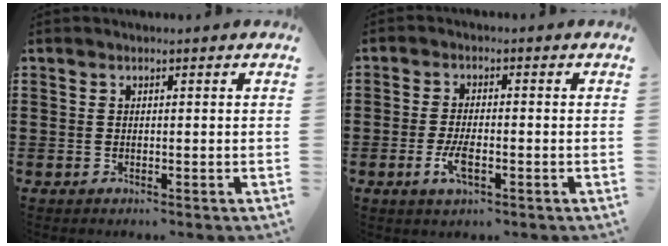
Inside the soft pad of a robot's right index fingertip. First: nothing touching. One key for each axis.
{"total": 3.9, "fx": -1.3, "fy": 1.4, "fz": 3.4, "tx": -0.072, "ty": -0.002, "tz": -0.027}